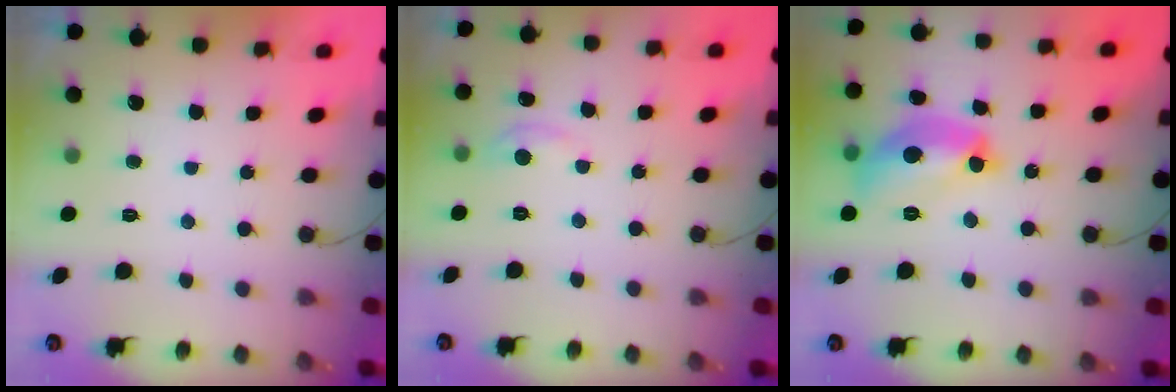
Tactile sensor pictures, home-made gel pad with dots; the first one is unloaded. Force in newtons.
{"total": 3.4, "press": 3.3, "slide": 0.5}
{"total": 15.4, "press": 15.4, "slide": 0.8}